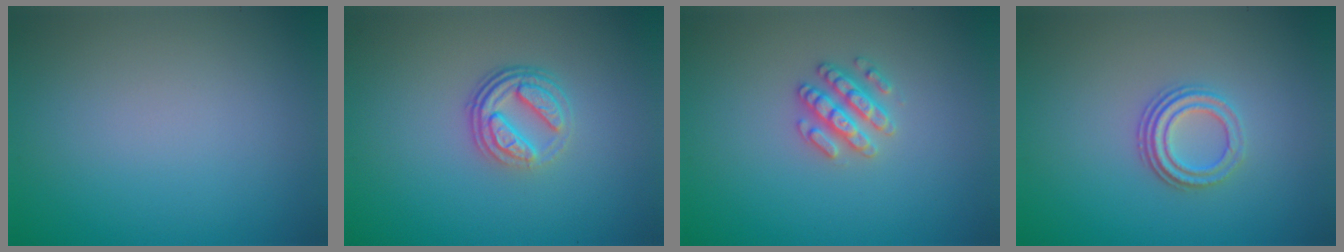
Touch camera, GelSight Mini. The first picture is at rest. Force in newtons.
{"total": 3.9, "press": 2.8, "slide": 2.7}
{"total": 2.5, "press": 2.5, "slide": 0.4}
{"total": 2.9, "press": 2.2, "slide": 2.0}